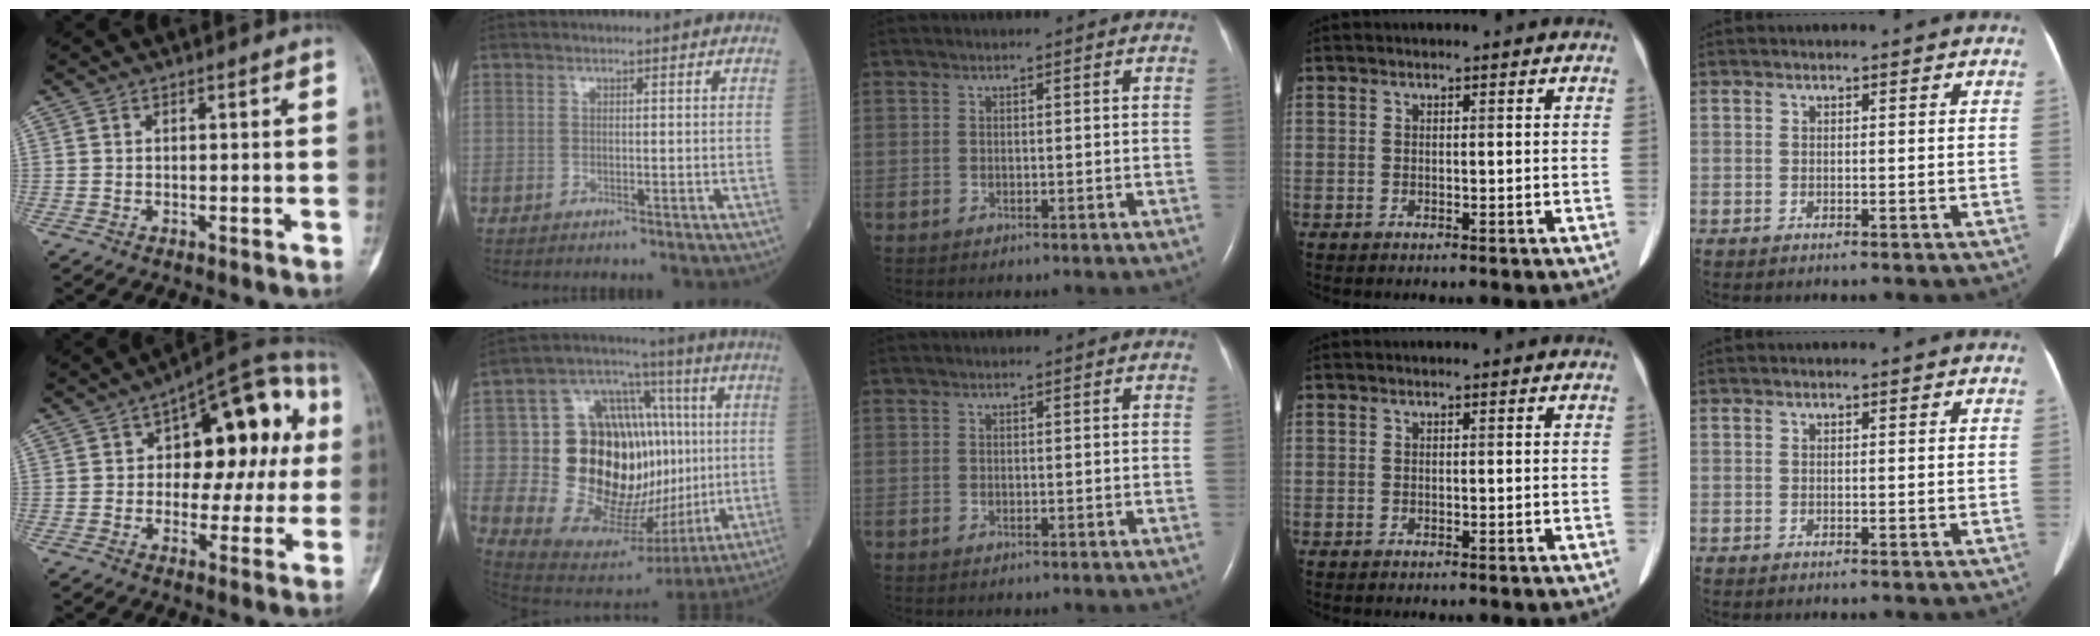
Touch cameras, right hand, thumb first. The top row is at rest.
{"thumb": {"total": 19.9, "force": [3.9, 11.1, 16.0], "torque": [-0.144, 0.026, 0.044]}, "index": {"total": 26.5, "force": [0.6, 13.6, 22.8], "torque": [-0.355, 0.044, 0.024]}}